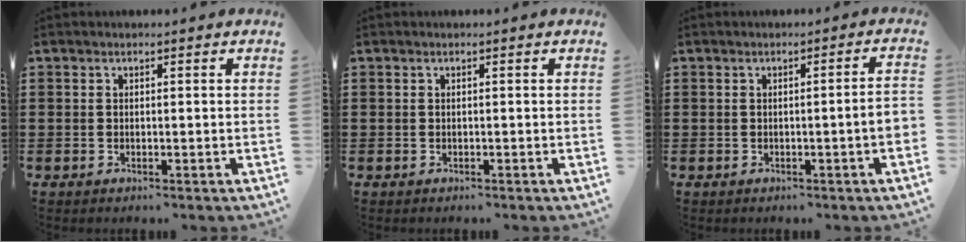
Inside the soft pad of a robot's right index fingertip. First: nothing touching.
{"total": 0.0}
{"total": 2.9, "force": [-0.8, -0.1, 2.8], "torque": [-0.045, -0.006, -0.014]}